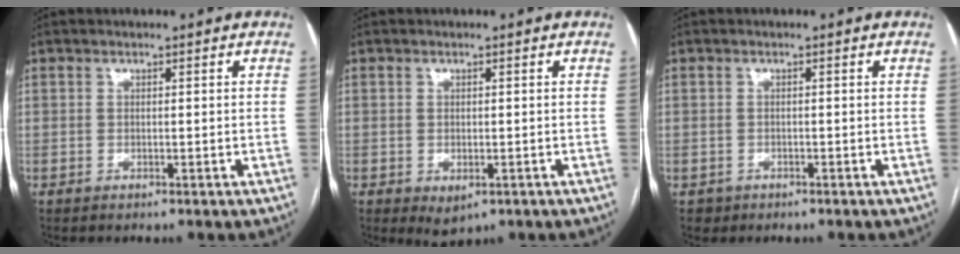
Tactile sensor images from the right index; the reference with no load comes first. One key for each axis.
{"total": 2.7, "fx": -1.0, "fy": 1.6, "fz": 1.9, "tx": -0.026, "ty": -0.004, "tz": -0.002}
{"total": 1.4, "fx": -0.7, "fy": 1.2, "fz": 0.0, "tx": -0.003, "ty": 0.005, "tz": -0.009}